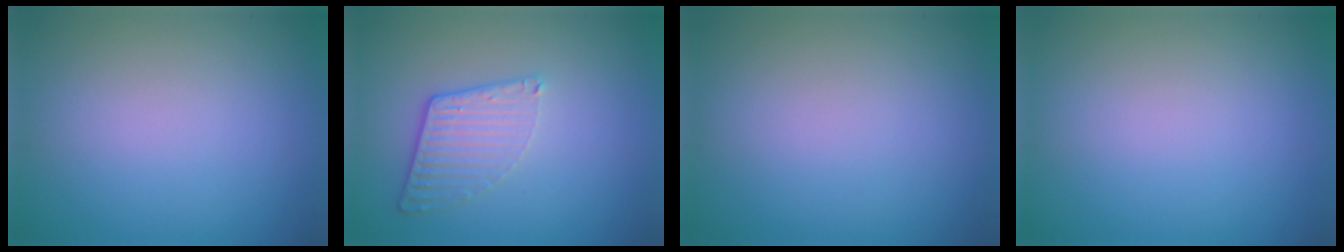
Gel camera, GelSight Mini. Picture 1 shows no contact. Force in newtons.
{"total": 3.2, "press": 2.7, "slide": 1.6}
{"total": 0.0}
{"total": 0.0}